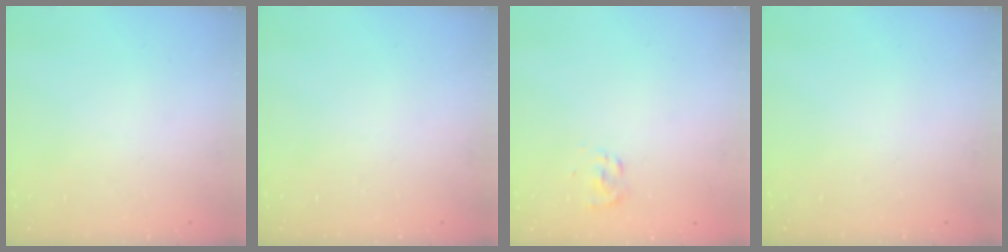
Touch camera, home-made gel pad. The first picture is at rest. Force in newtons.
{"total": 0.0}
{"total": 2.6, "press": 2.5, "slide": 0.8}
{"total": 0.0}